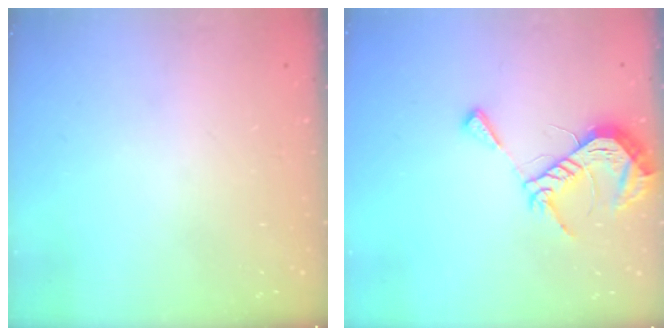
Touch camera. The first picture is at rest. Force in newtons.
{"total": 12.2, "press": 12.1, "slide": 1.0}